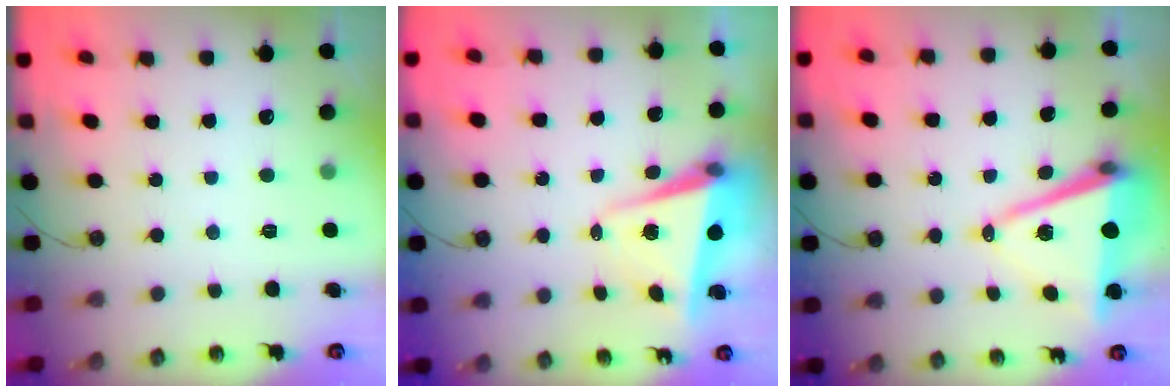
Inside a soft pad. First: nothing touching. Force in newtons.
{"total": 5.3, "press": 4.9, "slide": 2.1}
{"total": 10.7, "press": 9.9, "slide": 4.1}